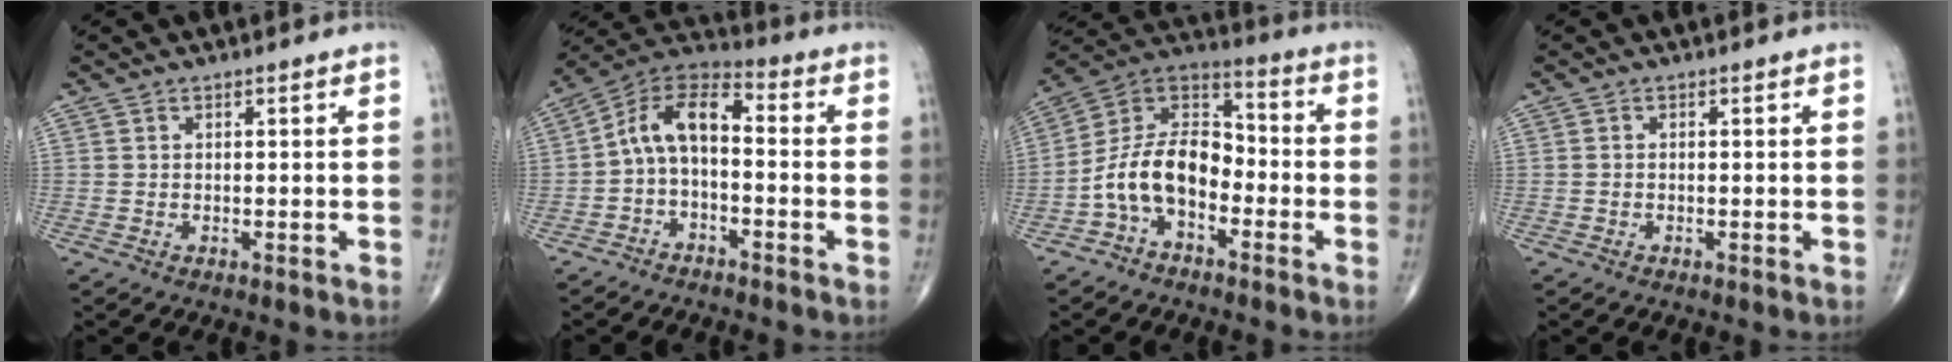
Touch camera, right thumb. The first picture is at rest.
{"total": 9.8, "force": [-1.4, 5.4, 8.1], "torque": [-0.139, 0.053, -0.040]}
{"total": 13.7, "force": [-4.4, 8.1, 10.1], "torque": [-0.171, 0.066, -0.094]}
{"total": 0.0}